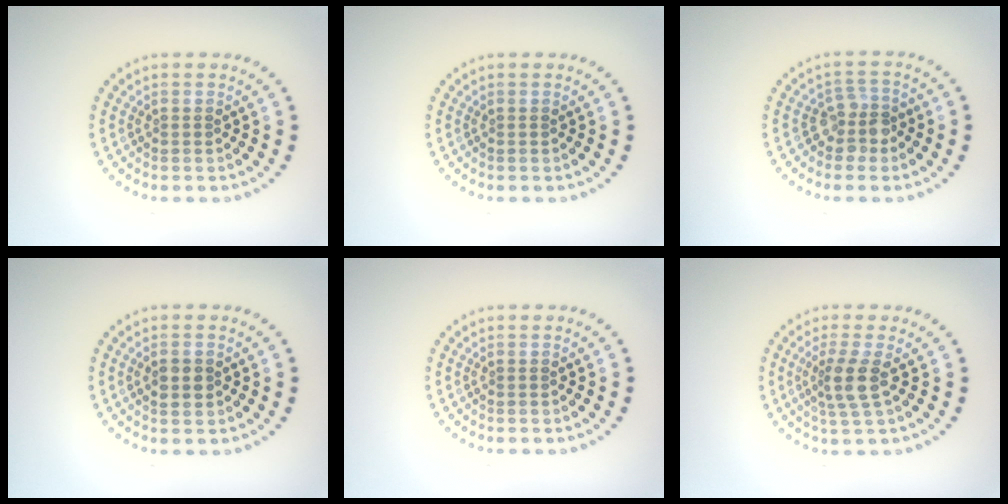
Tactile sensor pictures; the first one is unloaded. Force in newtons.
{"total": 0.0}
{"total": 2.5, "press": 2.0, "slide": 1.5}
{"total": 1.8, "press": 1.8, "slide": 0.0}
{"total": 0.0}
{"total": 2.8, "press": 2.3, "slide": 1.6}